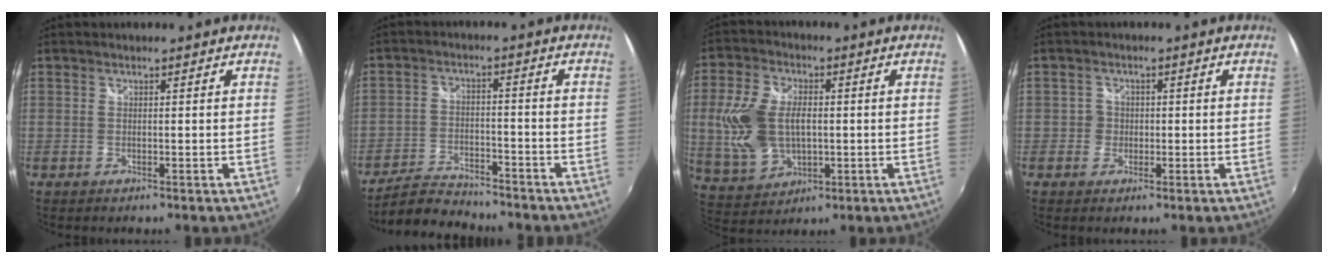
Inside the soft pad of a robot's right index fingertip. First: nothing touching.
{"total": 9.0, "force": [-8.2, 2.8, 2.6], "torque": [-0.083, -0.001, -0.139]}
{"total": 13.6, "force": [0.2, 8.7, 10.4], "torque": [-0.225, 0.005, 0.017]}
{"total": 2.4, "force": [-0.6, 2.3, 0.2], "torque": [-0.003, 0.004, -0.013]}